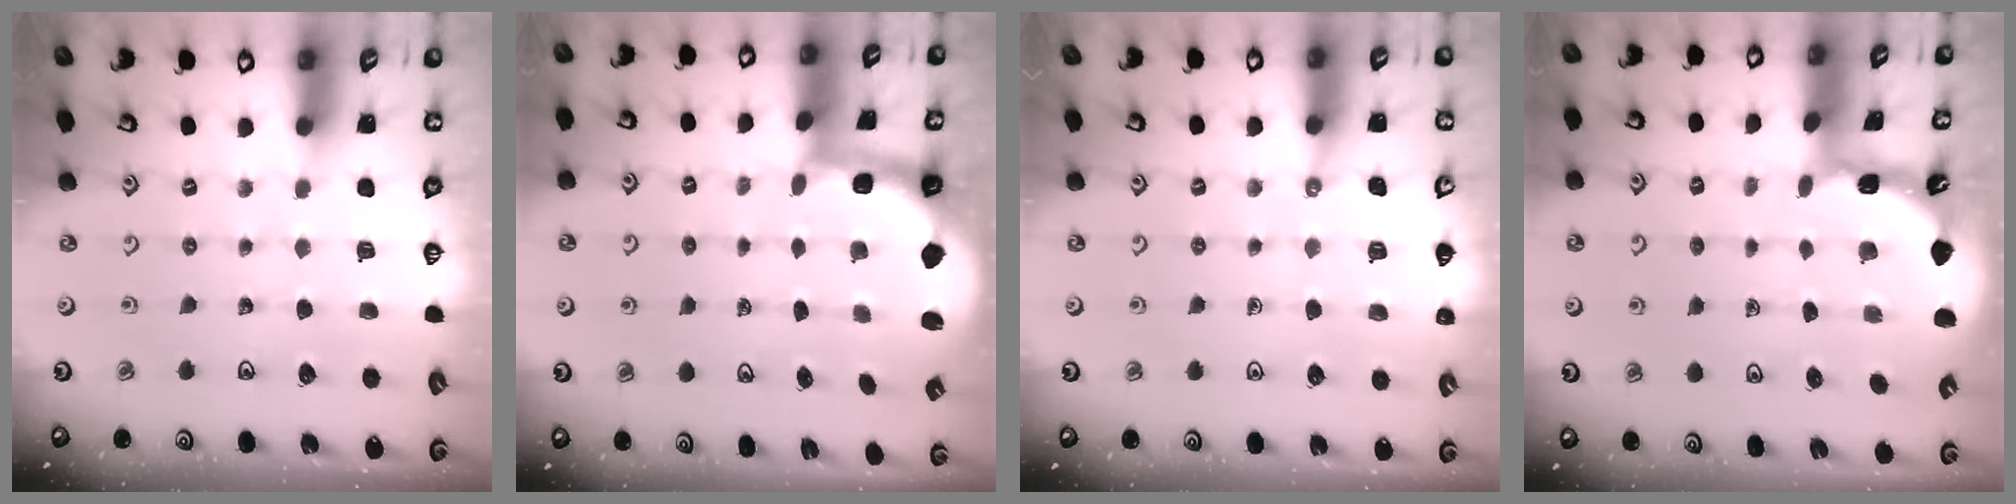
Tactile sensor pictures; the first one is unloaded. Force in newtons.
{"total": 1.6, "press": 1.2, "slide": 1.1}
{"total": 6.0, "press": 5.8, "slide": 1.6}
{"total": 1.8, "press": 1.8, "slide": 0.1}